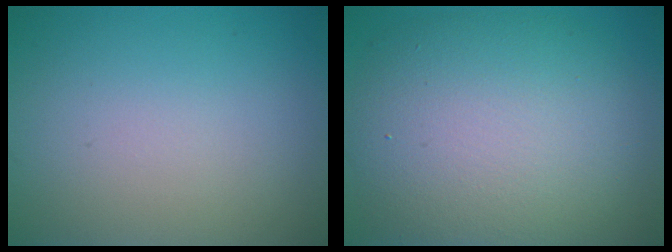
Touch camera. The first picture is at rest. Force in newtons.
{"total": 10.7, "press": 10.7, "slide": 0.4}